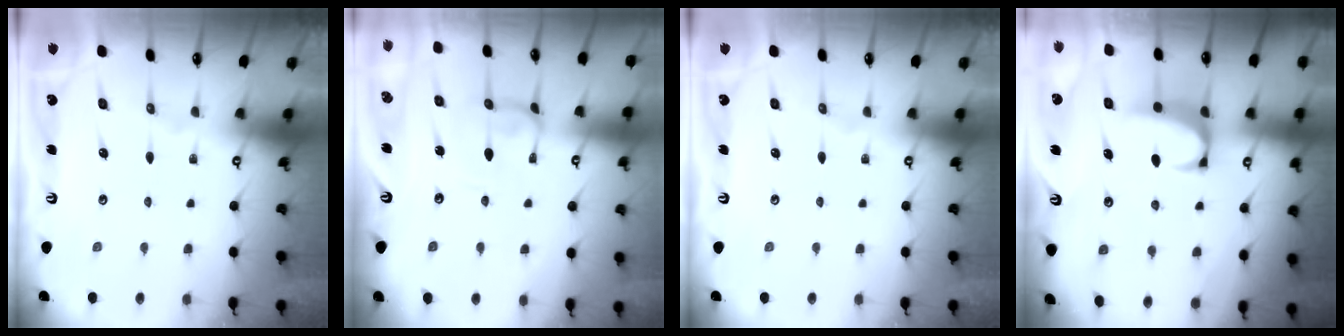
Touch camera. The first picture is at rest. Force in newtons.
{"total": 2.2, "press": 2.1, "slide": 0.6}
{"total": 0.0}
{"total": 2.0, "press": 1.9, "slide": 0.7}